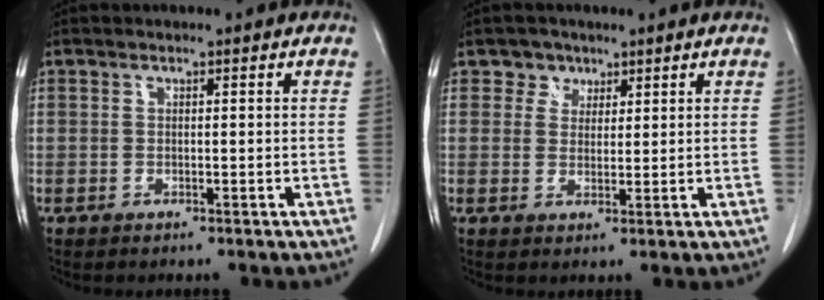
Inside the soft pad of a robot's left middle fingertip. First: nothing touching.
{"total": 2.8, "force": [1.7, 2.2, -0.1], "torque": [0.008, 0.004, 0.023]}